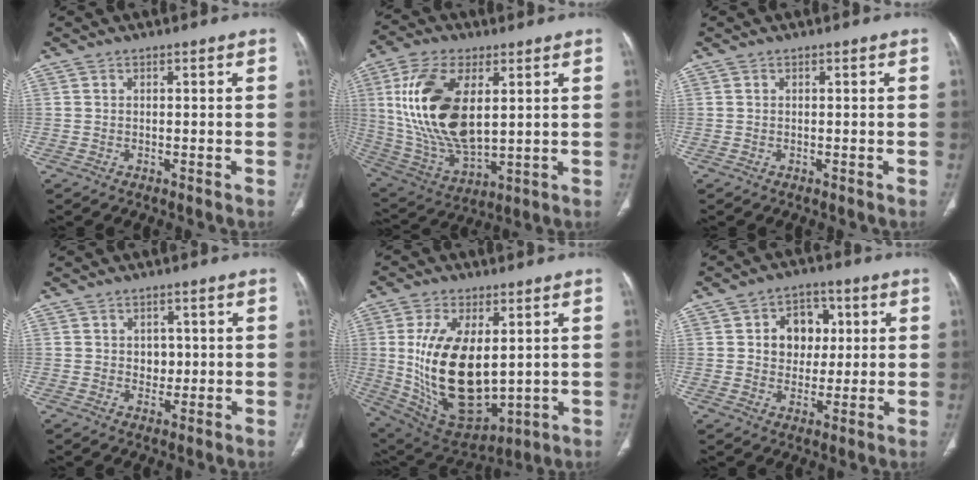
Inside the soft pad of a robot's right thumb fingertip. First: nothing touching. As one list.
[{"total": 20.7, "force": [4.5, 10.5, 17.2], "torque": [-0.339, -0.023, 0.092]}, {"total": 0.0}, {"total": 3.1, "force": [0.4, 2.5, 1.8], "torque": [-0.007, -0.001, 0.008]}, {"total": 20.9, "force": [1.5, 11.2, 17.5], "torque": [-0.317, -0.024, 0.054]}, {"total": 9.2, "force": [1.9, 7.4, 5.1], "torque": [-0.025, 0.001, 0.028]}]